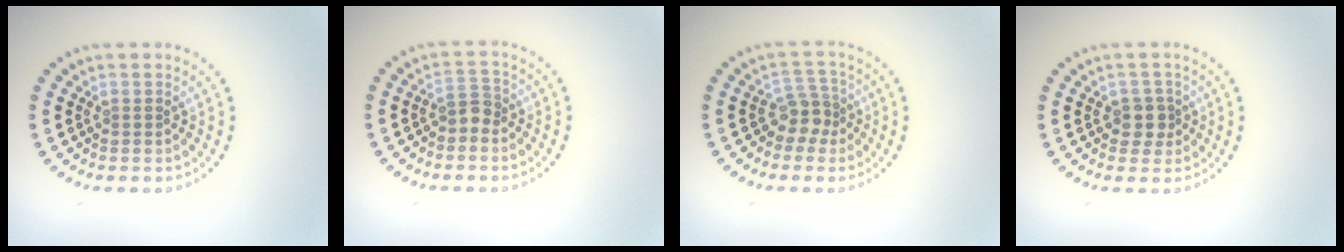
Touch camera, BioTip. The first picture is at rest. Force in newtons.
{"total": 1.7, "press": 1.4, "slide": 1.0}
{"total": 2.5, "press": 1.9, "slide": 1.6}
{"total": 1.9, "press": 1.6, "slide": 0.9}